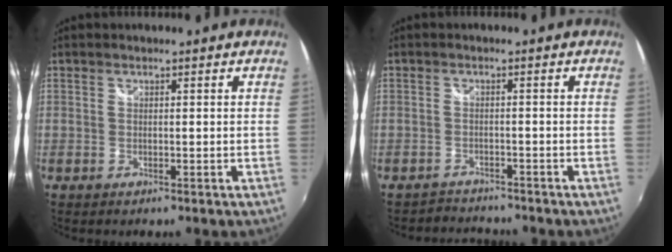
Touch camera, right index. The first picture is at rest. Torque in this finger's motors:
{"motor_torque": [0.06, 0.04, -0.08, -0.02]}